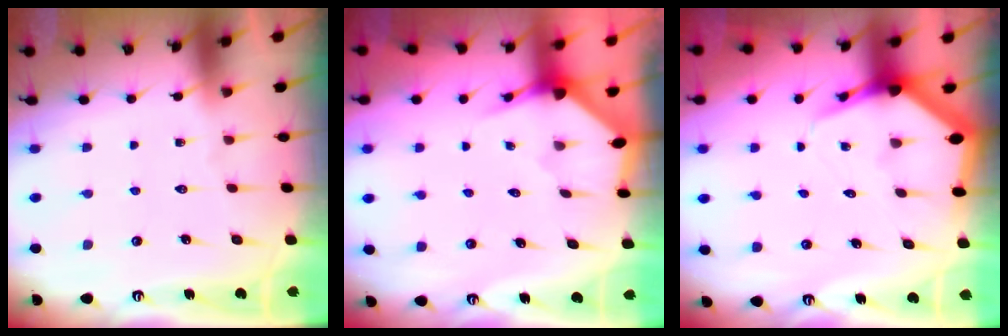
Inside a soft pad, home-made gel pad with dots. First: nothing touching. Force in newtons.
{"total": 2.9, "press": 2.9, "slide": 0.3}
{"total": 5.0, "press": 5.0, "slide": 0.6}